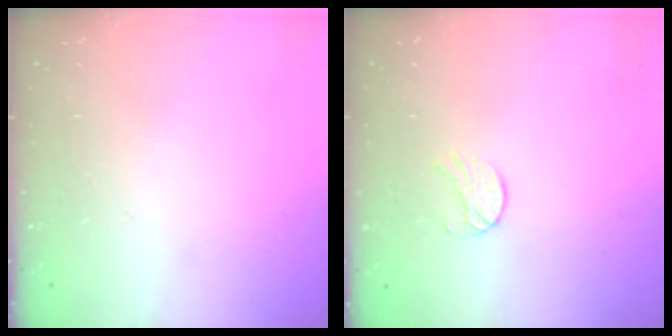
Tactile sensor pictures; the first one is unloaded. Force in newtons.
{"total": 5.3, "press": 5.3, "slide": 0.5}